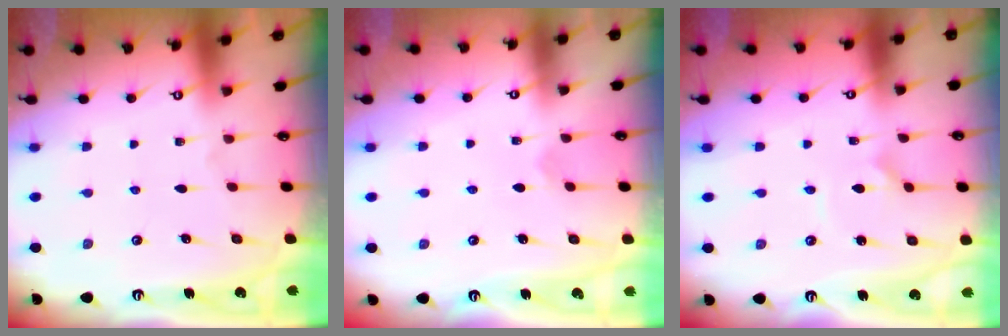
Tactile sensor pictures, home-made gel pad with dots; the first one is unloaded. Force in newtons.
{"total": 2.4, "press": 2.4, "slide": 0.2}
{"total": 2.7, "press": 2.7, "slide": 0.4}